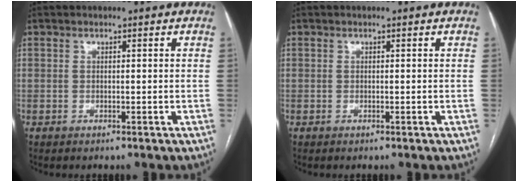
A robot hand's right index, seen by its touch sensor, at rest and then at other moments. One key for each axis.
{"total": 0.0}